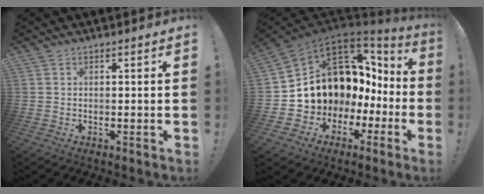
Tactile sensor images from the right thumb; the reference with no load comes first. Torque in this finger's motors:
{"motor_torque": [2.51, 2.50, 1.49, -1.20, 0.25]}